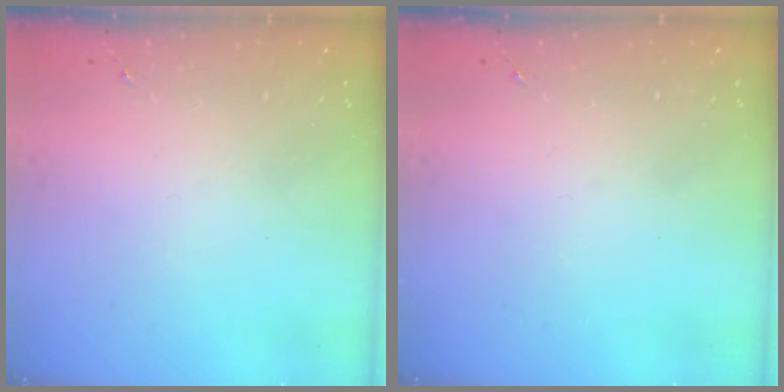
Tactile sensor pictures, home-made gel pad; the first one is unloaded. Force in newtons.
{"total": 0.0}